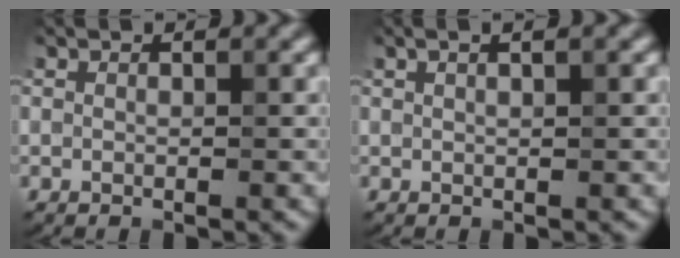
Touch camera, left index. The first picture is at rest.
{"total": 2.5, "force": [1.4, 0.9, 1.8], "torque": [-0.012, 0.006, 0.002]}